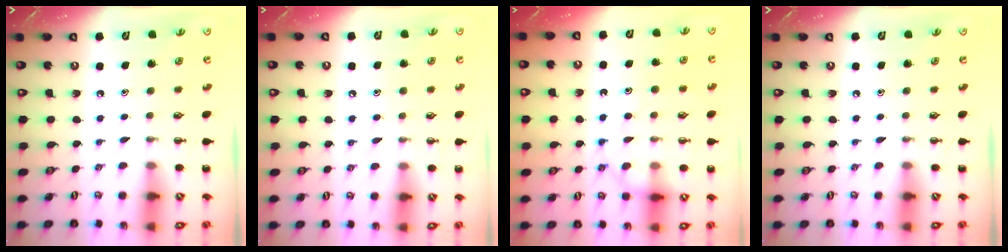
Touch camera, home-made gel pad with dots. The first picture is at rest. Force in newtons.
{"total": 5.4, "press": 5.1, "slide": 1.5}
{"total": 12.6, "press": 12.5, "slide": 0.9}
{"total": 0.0}